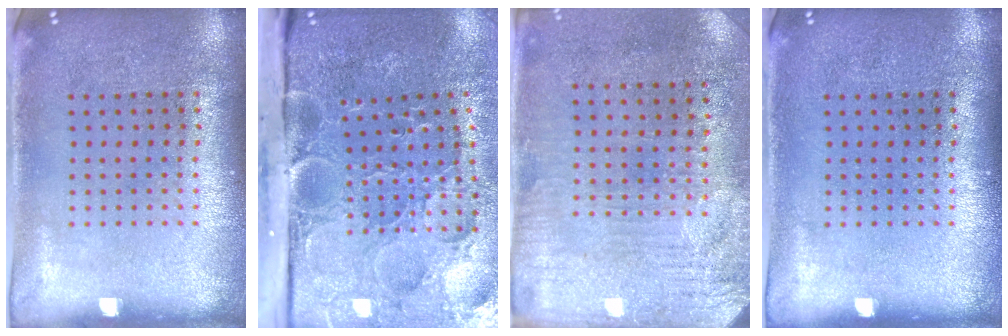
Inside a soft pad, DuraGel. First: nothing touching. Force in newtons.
{"total": 5.3, "press": 4.2, "slide": 3.3}
{"total": 3.2, "press": 2.8, "slide": 1.7}
{"total": 0.0}